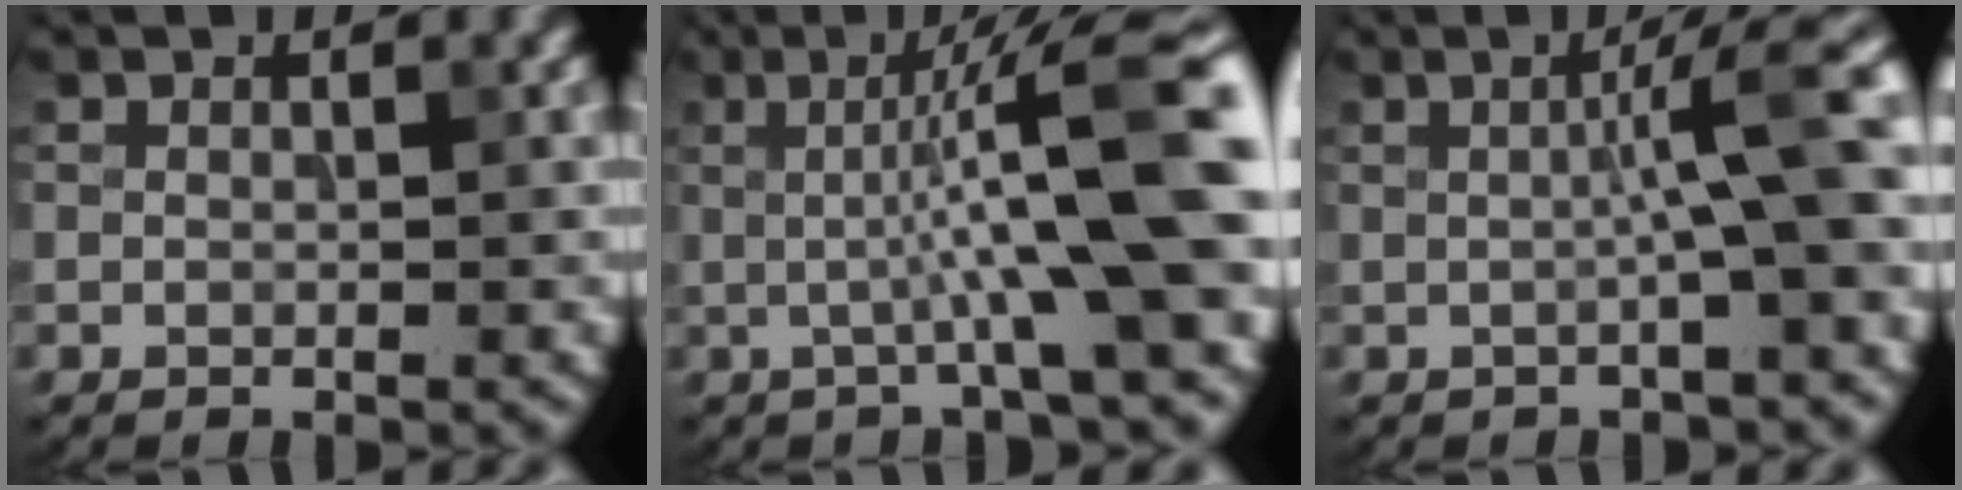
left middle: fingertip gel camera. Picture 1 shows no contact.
{"total": 10.8, "force": [0.1, 1.9, 10.6], "torque": [-0.136, 0.009, -0.005]}
{"total": 6.7, "force": [0.3, 1.0, 6.6], "torque": [-0.095, 0.009, -0.001]}